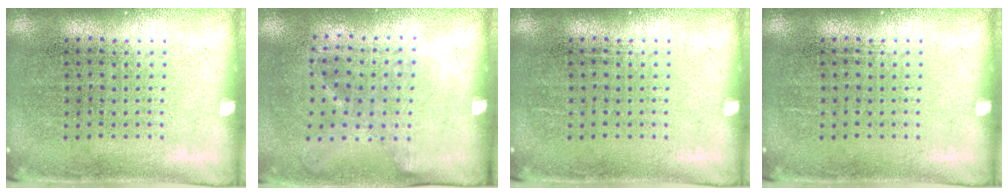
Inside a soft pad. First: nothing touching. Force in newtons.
{"total": 1.2, "press": 0.9, "slide": 0.7}
{"total": 0.0}
{"total": 0.0}